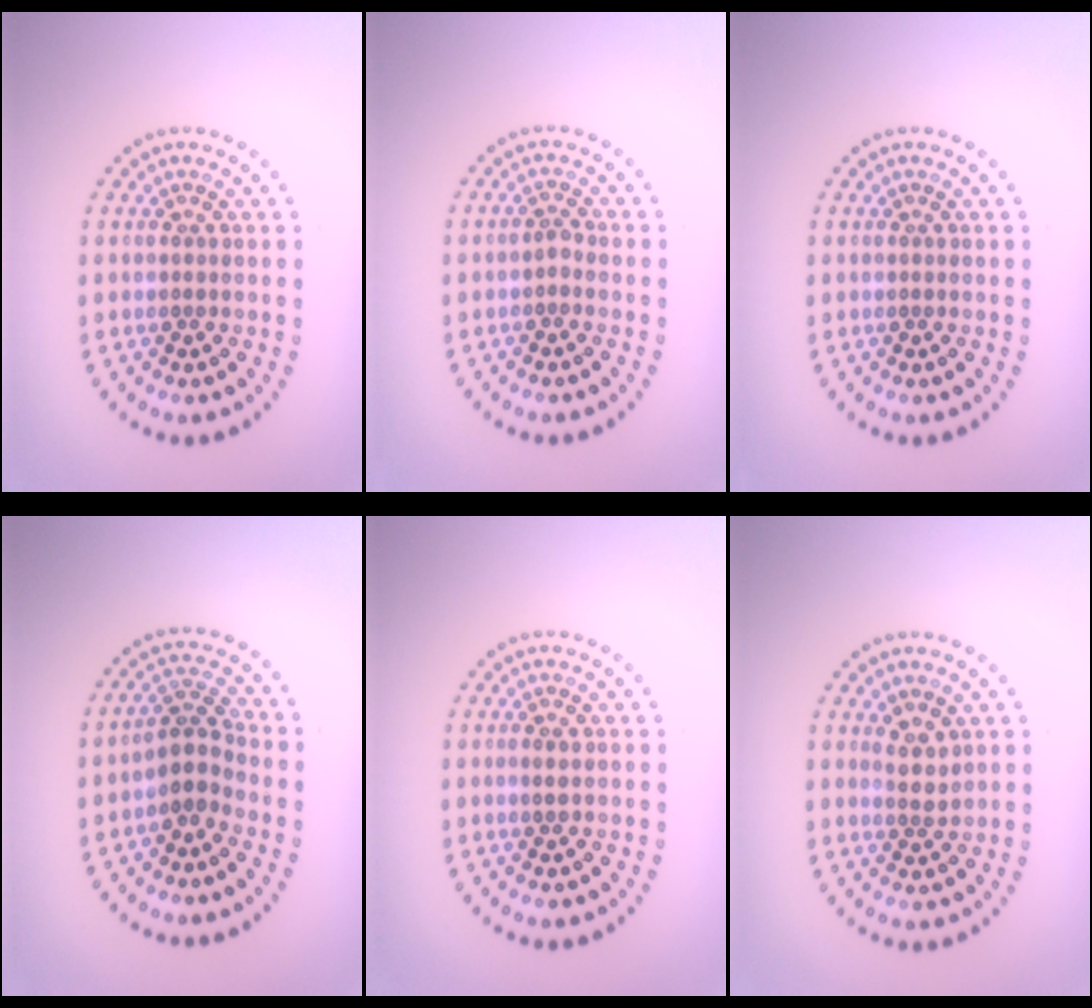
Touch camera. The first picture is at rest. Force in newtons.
{"total": 0.9, "press": 0.7, "slide": 0.6}
{"total": 0.0}
{"total": 2.7, "press": 2.1, "slide": 1.6}
{"total": 0.8, "press": 0.8, "slide": 0.1}
{"total": 1.6, "press": 1.3, "slide": 1.0}